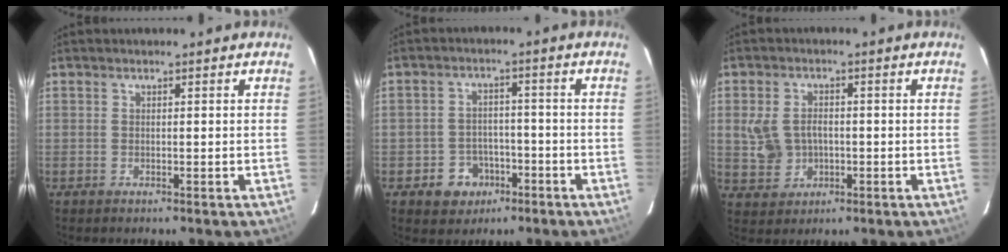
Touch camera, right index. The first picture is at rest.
{"total": 6.7, "force": [-3.5, 5.6, 1.6], "torque": [-0.049, 0.019, -0.039]}
{"total": 6.6, "force": [-0.3, 5.3, 3.9], "torque": [-0.088, 0.008, 0.006]}